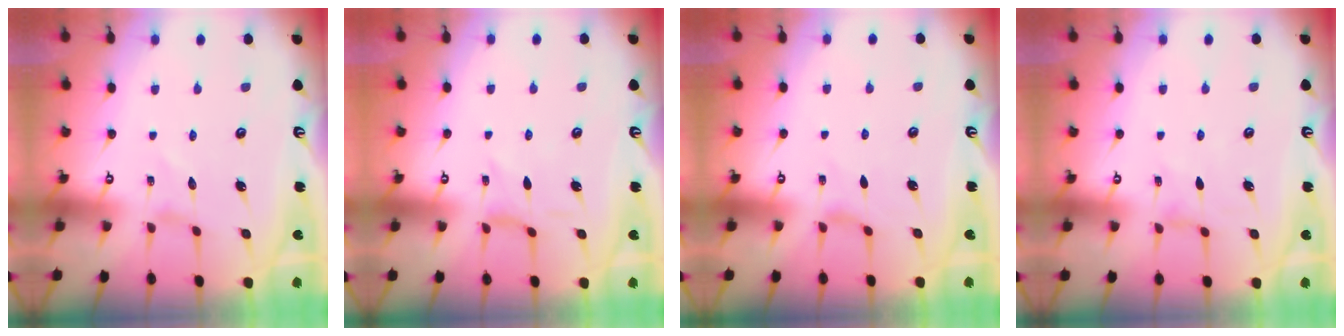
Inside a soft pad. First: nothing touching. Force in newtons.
{"total": 1.8, "press": 1.7, "slide": 0.4}
{"total": 1.7, "press": 1.6, "slide": 0.4}
{"total": 1.6, "press": 1.5, "slide": 0.3}